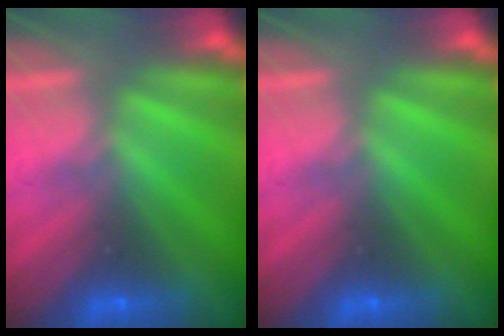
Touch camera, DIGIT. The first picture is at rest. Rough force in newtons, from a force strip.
{"total": 0.0}